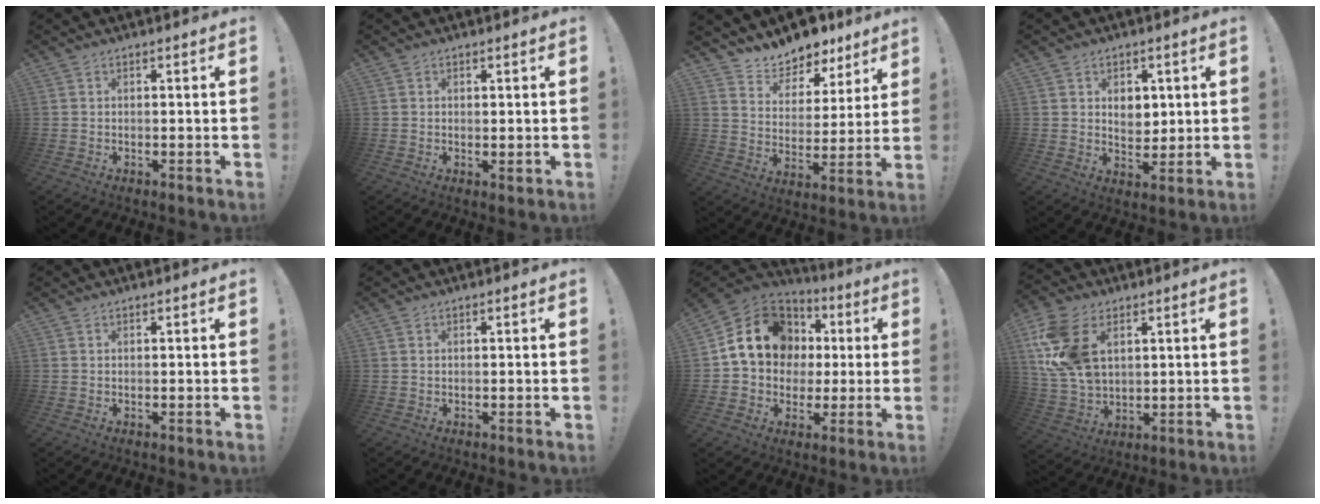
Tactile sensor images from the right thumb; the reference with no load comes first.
{"total": 0.9, "force": [0.4, 0.5, 0.7], "torque": [-0.003, -0.003, 0.006]}
{"total": 9.3, "force": [8.7, 3.4, 0.4], "torque": [-0.010, -0.087, 0.159]}
{"total": 6.1, "force": [2.2, 4.8, 3.0], "torque": [-0.035, -0.009, 0.039]}
{"total": 0.0}
{"total": 0.0}
{"total": 17.9, "force": [4.1, 14.7, 9.3], "torque": [-0.138, -0.001, 0.094]}
{"total": 18.2, "force": [6.2, 12.1, 12.0], "torque": [-0.235, -0.022, 0.120]}